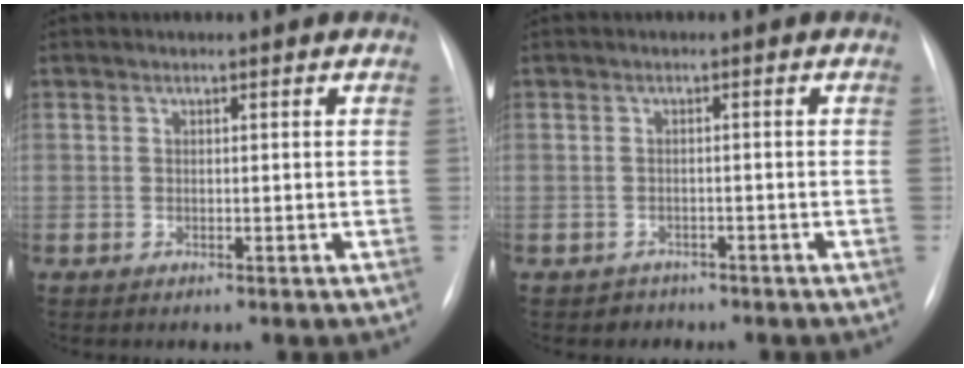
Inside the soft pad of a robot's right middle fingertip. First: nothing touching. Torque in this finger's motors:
{"motor_torque": [0.31, -0.40, 0.03, 0.01]}